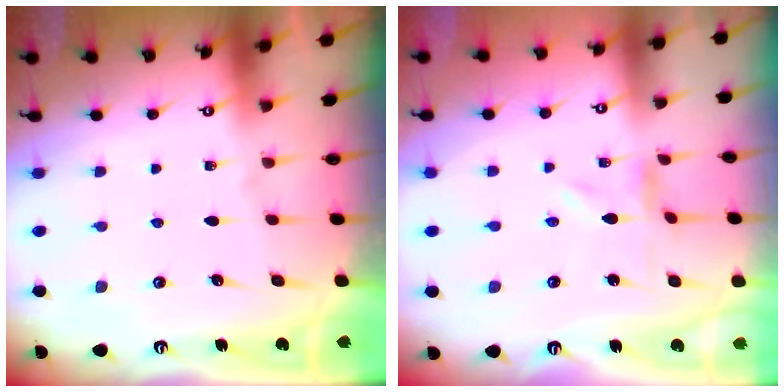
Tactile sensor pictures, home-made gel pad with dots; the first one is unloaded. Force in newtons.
{"total": 0.0}